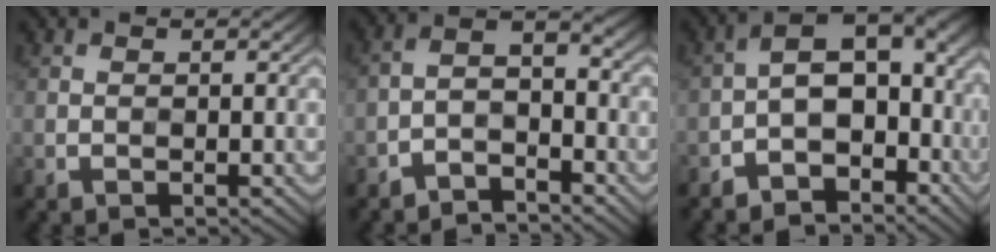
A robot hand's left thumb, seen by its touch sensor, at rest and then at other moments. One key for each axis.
{"total": 4.8, "fx": -3.8, "fy": 1.4, "fz": 2.5, "tx": -0.045, "ty": 0.008, "tz": -0.079}
{"total": 10.0, "fx": -4.6, "fy": 5.3, "fz": 7.0, "tx": -0.100, "ty": -0.006, "tz": -0.084}